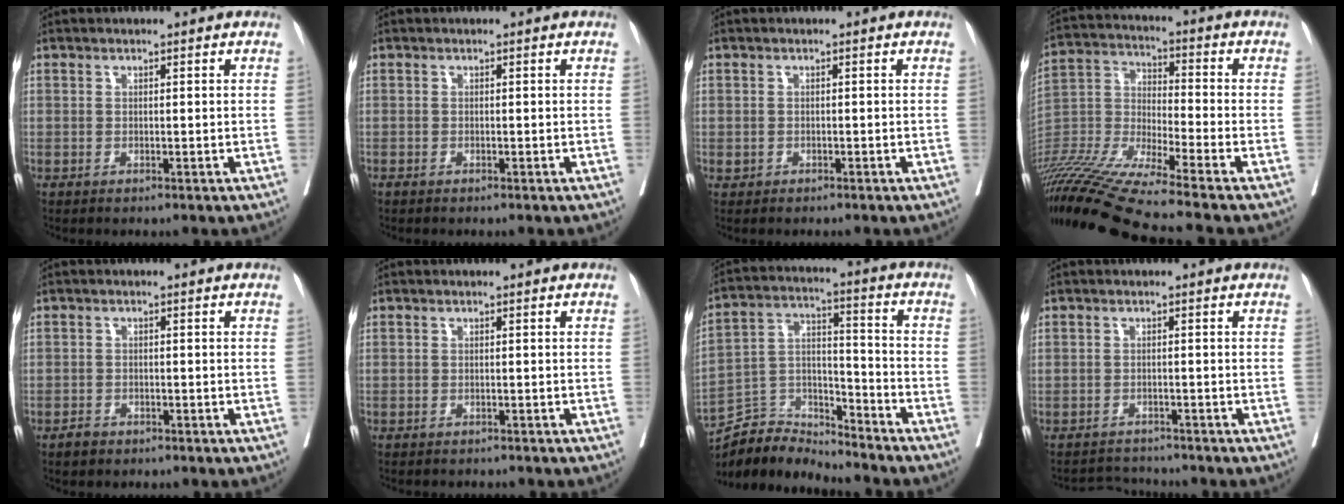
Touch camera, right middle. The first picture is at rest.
{"total": 0.0}
{"total": 0.6, "force": [-0.4, 0.4, 0.2], "torque": [-0.007, 0.001, -0.007]}
{"total": 19.0, "force": [-16.2, -2.1, 9.7], "torque": [-0.213, -0.028, -0.303]}
{"total": 1.8, "force": [-1.3, 1.1, 0.6], "torque": [-0.014, 0.003, -0.020]}
{"total": 2.4, "force": [-2.2, 0.7, 0.6], "torque": [-0.010, -0.003, -0.029]}
{"total": 12.4, "force": [-12.2, 1.6, 0.9], "torque": [-0.012, 0.038, -0.227]}
{"total": 4.0, "force": [-3.6, 0.4, -1.8], "torque": [0.033, 0.007, -0.057]}